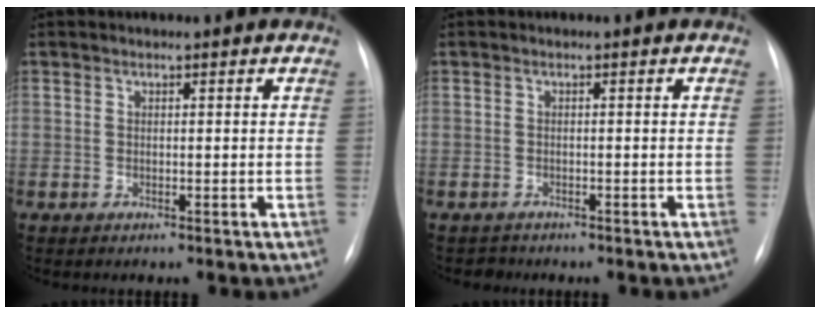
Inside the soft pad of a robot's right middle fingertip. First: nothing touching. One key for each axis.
{"total": 1.1, "fx": -0.9, "fy": 0.5, "fz": -0.4, "tx": 0.003, "ty": -0.001, "tz": -0.016}